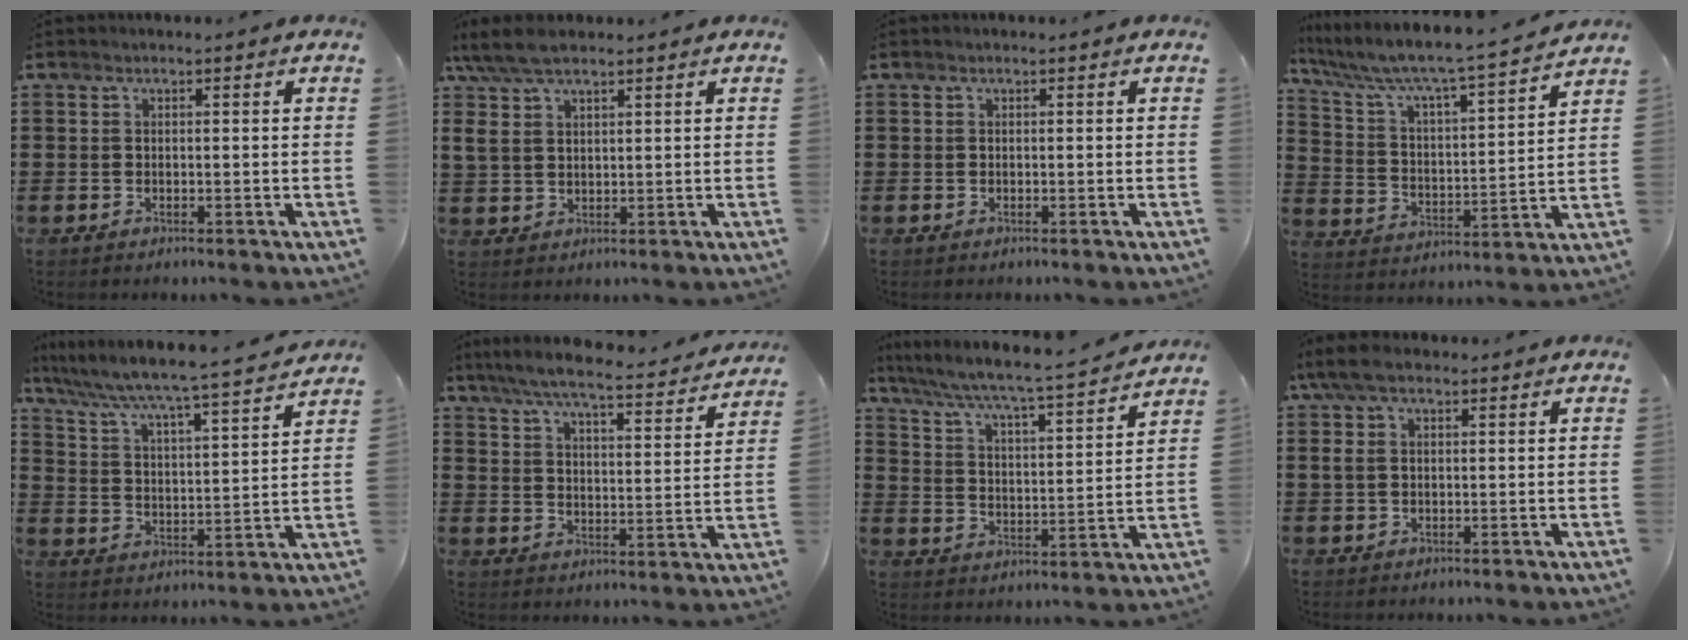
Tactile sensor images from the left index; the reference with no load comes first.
{"total": 6.8, "force": [4.4, 2.9, 4.3], "torque": [-0.108, 0.003, 0.080]}
{"total": 0.0}
{"total": 5.9, "force": [5.2, 0.3, 2.7], "torque": [-0.080, -0.046, 0.077]}
{"total": 4.7, "force": [4.2, -0.4, 2.0], "torque": [-0.063, -0.040, 0.059]}
{"total": 6.5, "force": [5.9, -0.1, 2.8], "torque": [-0.080, -0.041, 0.096]}
{"total": 5.1, "force": [4.6, -0.3, 2.4], "torque": [-0.069, -0.039, 0.066]}
{"total": 5.4, "force": [2.3, 2.6, 4.2], "torque": [-0.101, 0.007, 0.037]}